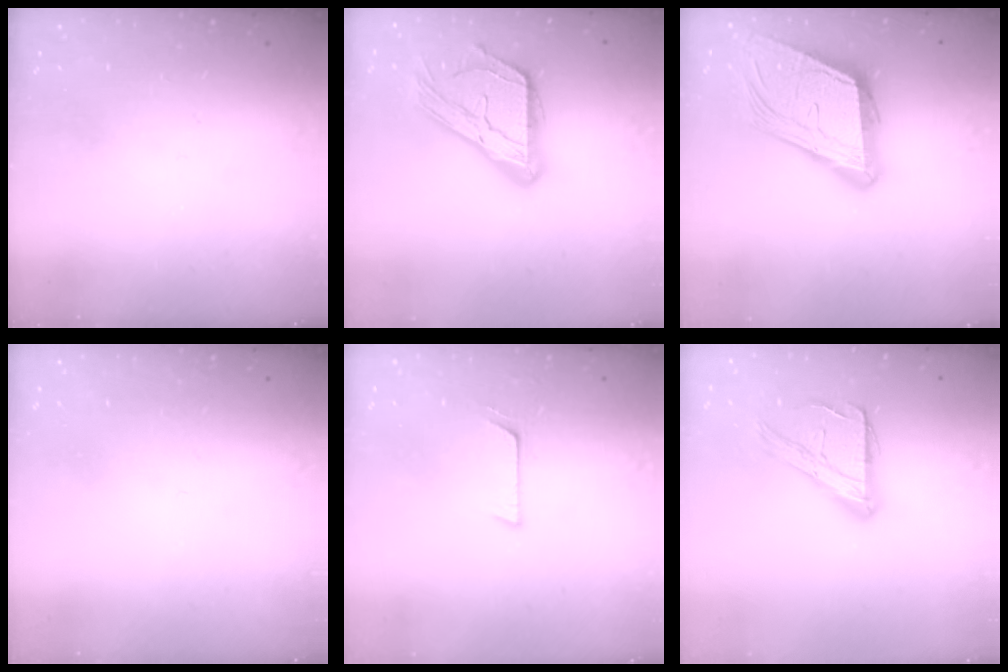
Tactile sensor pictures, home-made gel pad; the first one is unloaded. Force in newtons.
{"total": 20.1, "press": 20.1, "slide": 1.7}
{"total": 20.4, "press": 20.0, "slide": 3.9}
{"total": 1.6, "press": 1.6, "slide": 0.1}
{"total": 5.9, "press": 5.9, "slide": 0.5}
{"total": 14.7, "press": 14.7, "slide": 1.1}